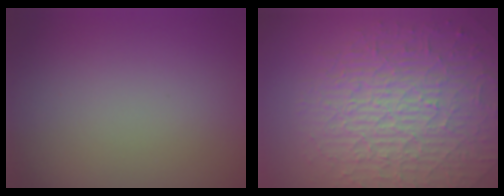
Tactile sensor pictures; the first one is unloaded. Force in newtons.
{"total": 9.8, "press": 6.4, "slide": 7.4}